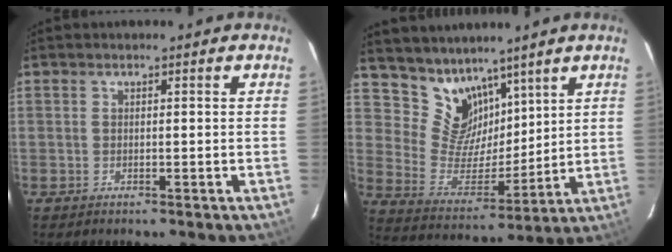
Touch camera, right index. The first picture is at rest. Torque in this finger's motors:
{"motor_torque": [-0.02, 0.52, 0.05, -0.01]}